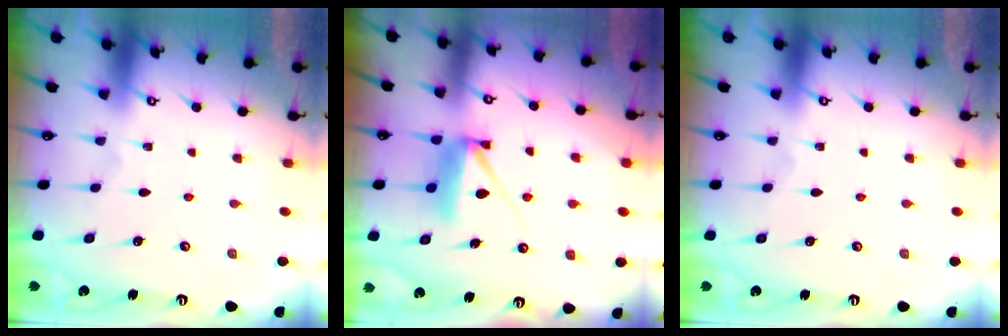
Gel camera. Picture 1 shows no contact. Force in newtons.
{"total": 7.5, "press": 7.5, "slide": 0.6}
{"total": 0.0}